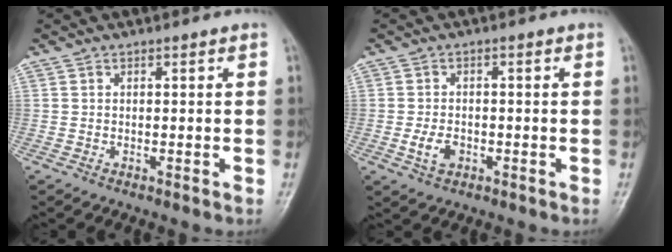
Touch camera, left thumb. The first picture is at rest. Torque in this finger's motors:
{"motor_torque": [0.51, 0.49, 0.51, 0.14, 0.01]}